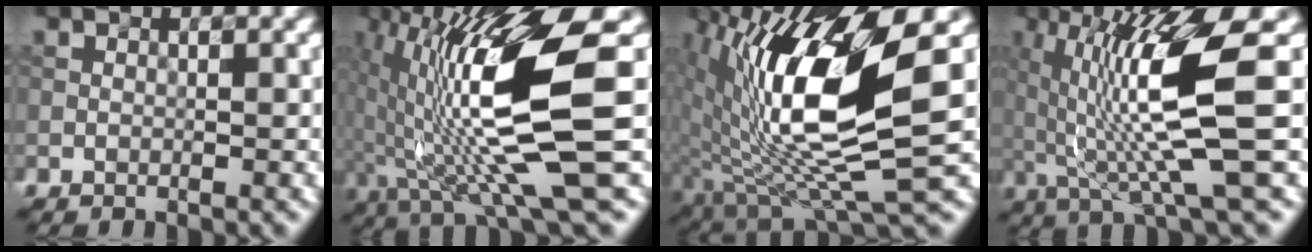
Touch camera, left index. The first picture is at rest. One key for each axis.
{"total": 13.7, "fx": 0.6, "fy": 2.9, "fz": 13.3, "tx": -0.229, "ty": -0.005, "tz": 0.015}
{"total": 14.1, "fx": 1.6, "fy": 4.2, "fz": 13.3, "tx": -0.256, "ty": -0.010, "tz": 0.035}
{"total": 10.9, "fx": 1.0, "fy": 2.0, "fz": 10.7, "tx": -0.176, "ty": -0.008, "tz": 0.025}